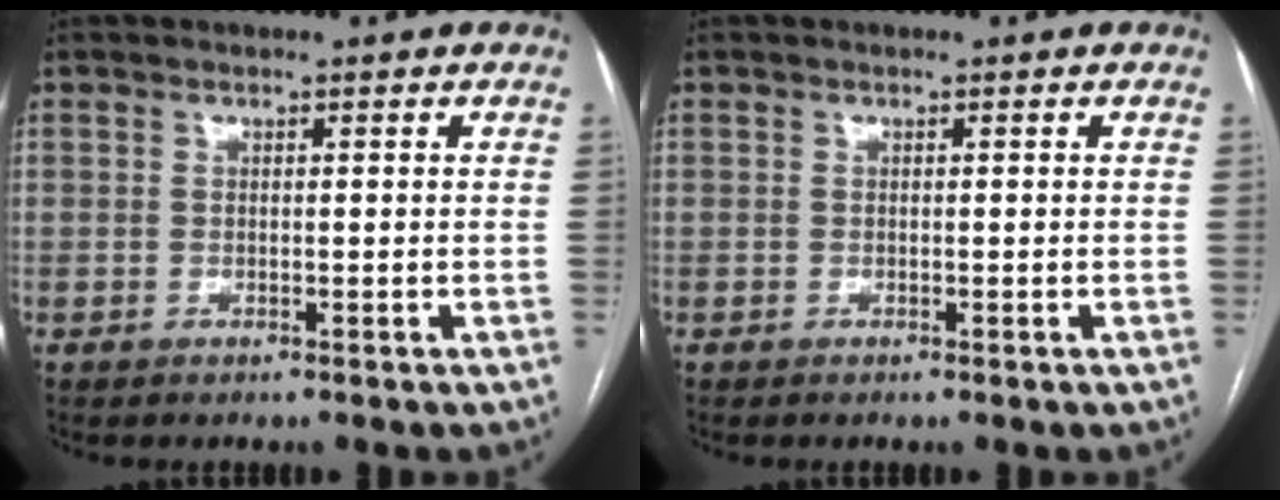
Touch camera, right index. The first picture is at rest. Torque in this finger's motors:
{"motor_torque": [-0.05, -0.02, -0.03, 0.00]}